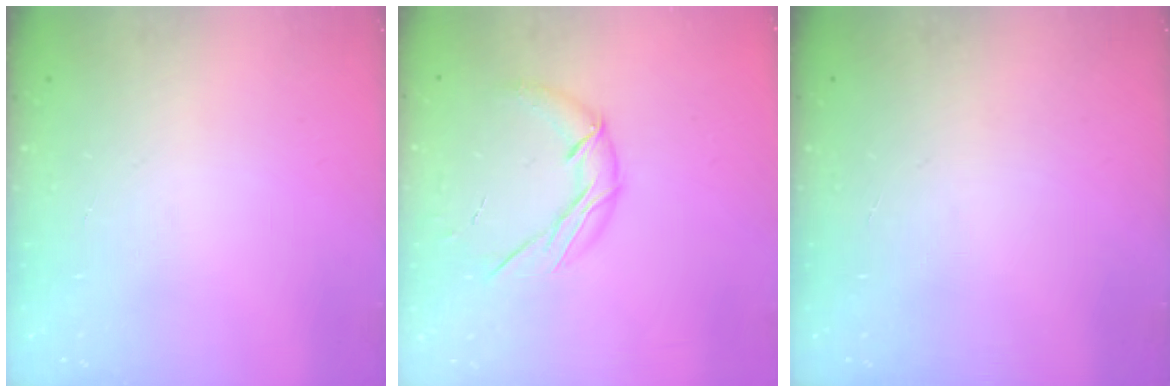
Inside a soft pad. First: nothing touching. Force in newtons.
{"total": 9.1, "press": 9.1, "slide": 0.6}
{"total": 0.0}